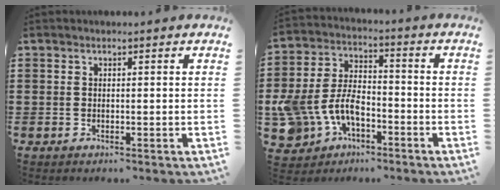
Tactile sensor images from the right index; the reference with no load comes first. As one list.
[{"total": 8.6, "force": [-3.7, 5.7, 5.3], "torque": [-0.151, 0.003, -0.077]}]